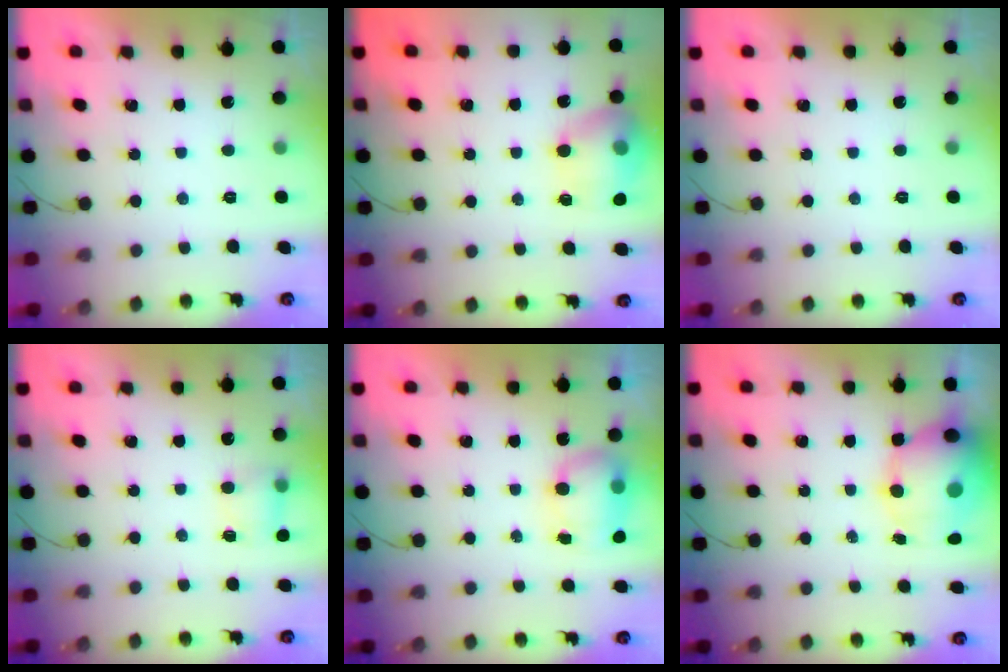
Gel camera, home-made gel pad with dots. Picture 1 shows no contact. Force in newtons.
{"total": 16.3, "press": 16.2, "slide": 1.3}
{"total": 0.0}
{"total": 4.4, "press": 4.3, "slide": 1.1}
{"total": 7.4, "press": 7.2, "slide": 1.9}
{"total": 13.1, "press": 12.8, "slide": 3.0}